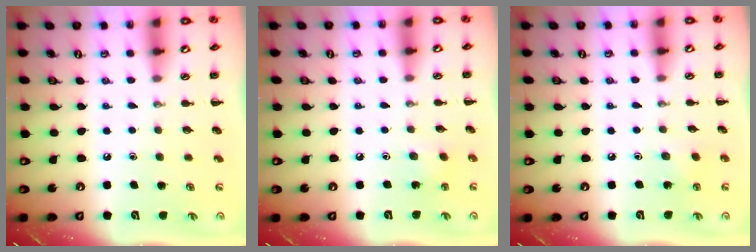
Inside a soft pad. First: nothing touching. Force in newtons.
{"total": 2.7, "press": 2.6, "slide": 0.8}
{"total": 2.6, "press": 2.4, "slide": 0.8}